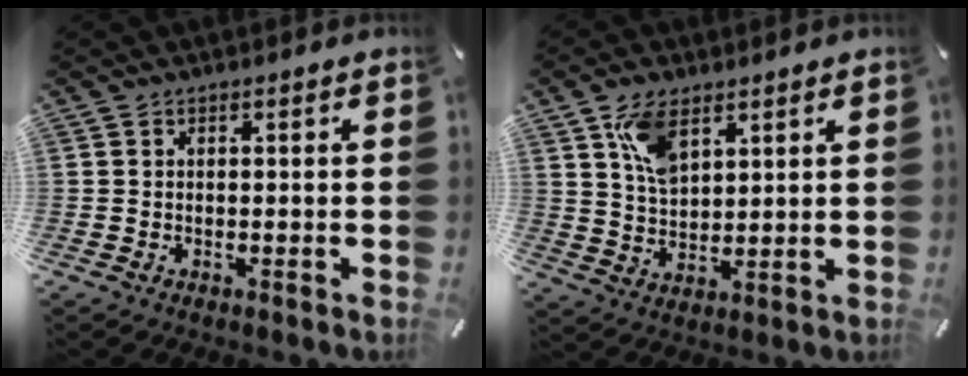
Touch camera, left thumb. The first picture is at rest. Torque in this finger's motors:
{"motor_torque": [0.59, 0.53, 0.92, -1.00, 0.28]}